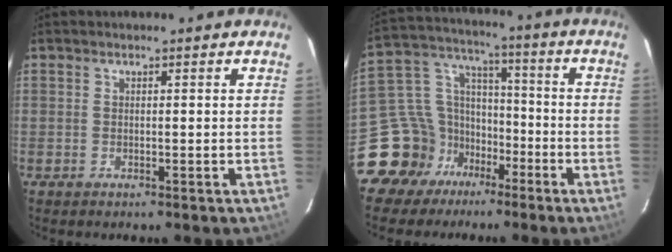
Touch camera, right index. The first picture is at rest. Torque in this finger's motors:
{"motor_torque": [-0.83, -0.42, -0.96, -0.21]}